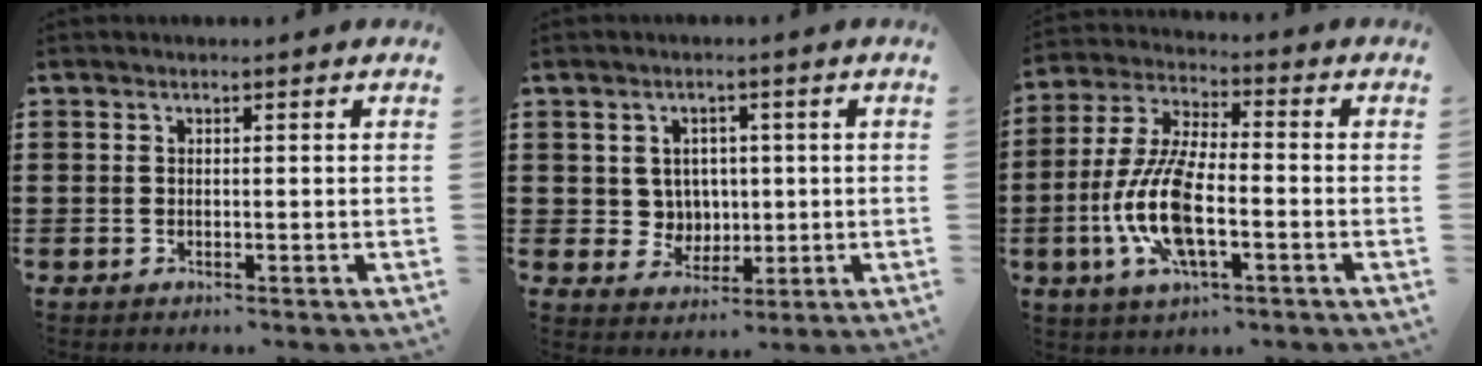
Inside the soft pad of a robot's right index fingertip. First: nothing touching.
{"total": 4.1, "force": [1.0, 3.9, 1.0], "torque": [-0.038, 0.011, 0.017]}
{"total": 11.4, "force": [-3.2, 4.1, 10.2], "torque": [-0.236, -0.012, -0.065]}